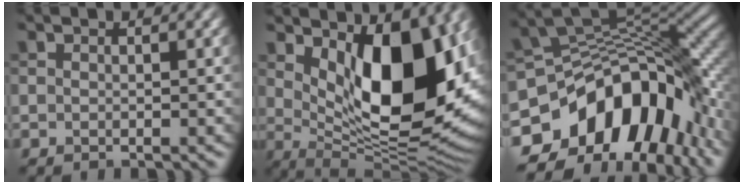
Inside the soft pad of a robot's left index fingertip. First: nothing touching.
{"total": 14.0, "force": [2.9, 6.7, 11.9], "torque": [-0.142, -0.020, 0.053]}
{"total": 15.4, "force": [-6.9, 8.8, 10.5], "torque": [-0.169, 0.002, -0.120]}